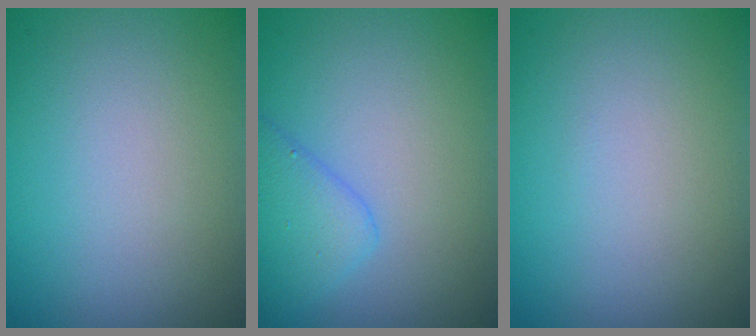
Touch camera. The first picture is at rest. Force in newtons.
{"total": 3.1, "press": 3.1, "slide": 0.1}
{"total": 0.0}